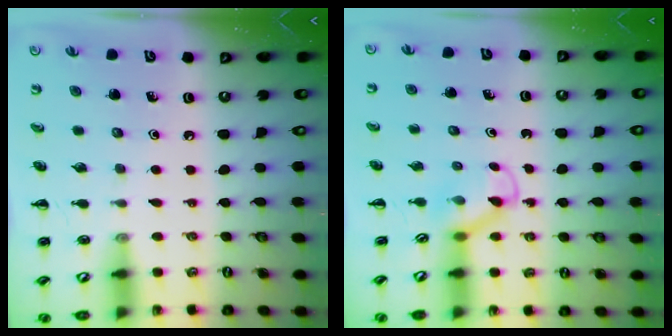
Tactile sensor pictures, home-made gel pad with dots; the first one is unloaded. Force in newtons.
{"total": 3.4, "press": 3.1, "slide": 1.2}